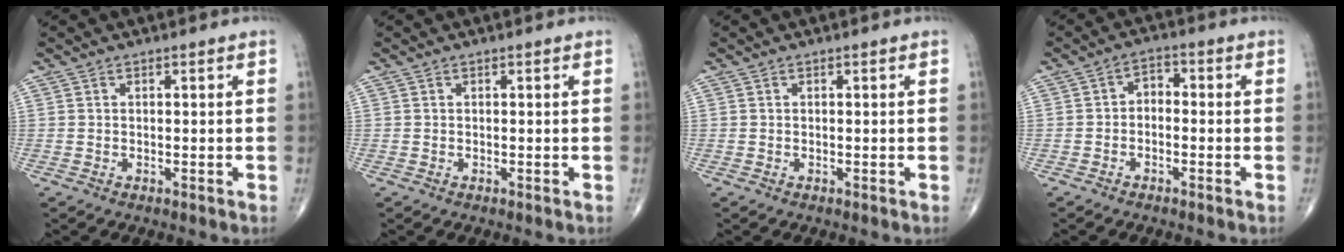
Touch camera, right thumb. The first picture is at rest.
{"total": 0.0}
{"total": 0.0}
{"total": 3.1, "force": [-0.8, 2.1, 2.2], "torque": [-0.021, 0.022, -0.026]}